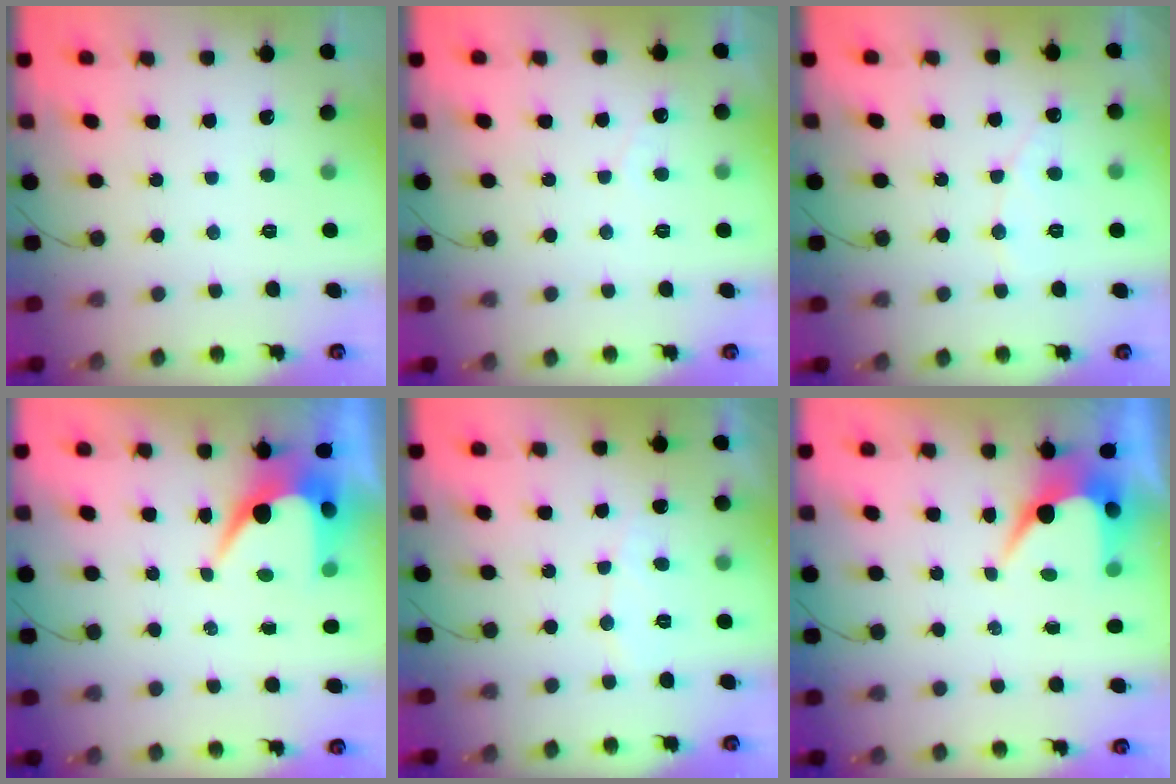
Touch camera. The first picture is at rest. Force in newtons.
{"total": 2.2, "press": 2.2, "slide": 0.0}
{"total": 4.9, "press": 4.8, "slide": 0.4}
{"total": 6.8, "press": 6.8, "slide": 0.5}
{"total": 4.5, "press": 4.5, "slide": 0.4}
{"total": 6.5, "press": 6.5, "slide": 0.5}